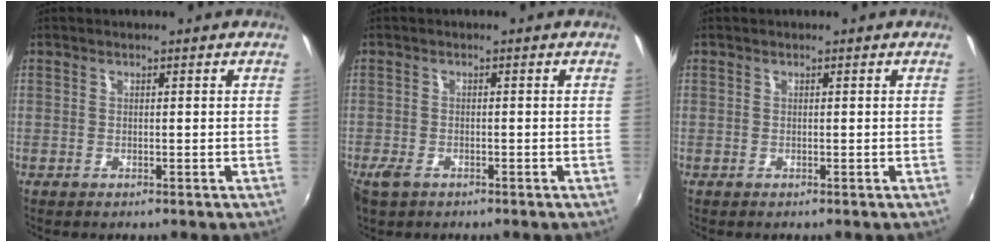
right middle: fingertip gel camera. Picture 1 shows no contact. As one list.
[{"total": 3.3, "force": [-2.1, 1.9, 1.7], "torque": [-0.041, -0.008, -0.039]}, {"total": 0.0}]